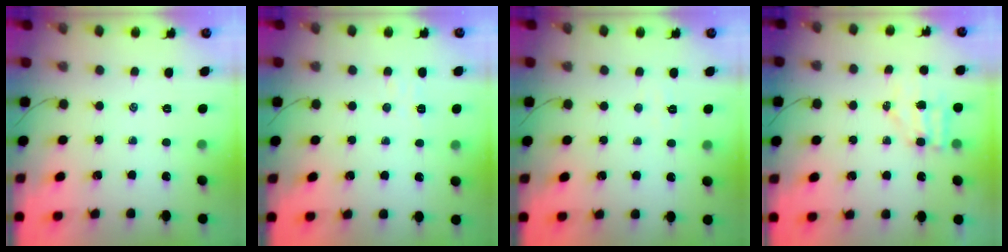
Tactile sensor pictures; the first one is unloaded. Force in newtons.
{"total": 4.6, "press": 4.5, "slide": 1.0}
{"total": 3.2, "press": 3.1, "slide": 0.8}
{"total": 5.3, "press": 5.2, "slide": 0.7}